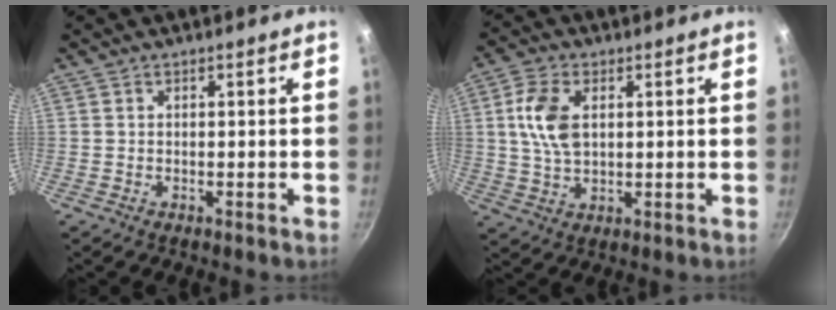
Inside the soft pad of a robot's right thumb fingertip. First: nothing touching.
{"total": 8.8, "force": [1.9, 5.3, 6.7], "torque": [-0.124, 0.001, 0.035]}